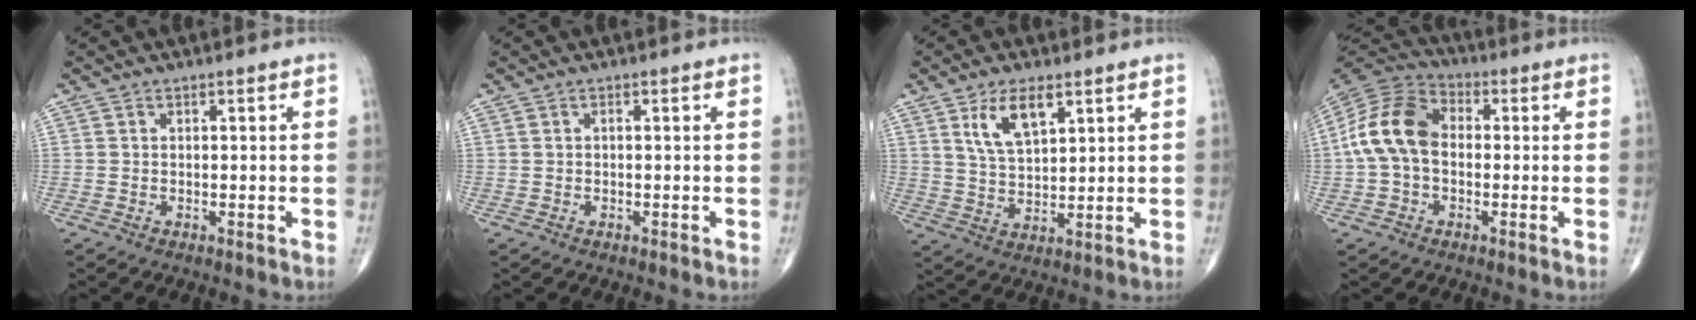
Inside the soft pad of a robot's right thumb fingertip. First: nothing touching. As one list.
[{"total": 0.0}, {"total": 8.2, "force": [4.2, 3.5, 6.1], "torque": [-0.104, -0.021, 0.086]}, {"total": 12.3, "force": [-0.2, 8.5, 8.9], "torque": [-0.171, 0.034, -0.016]}]